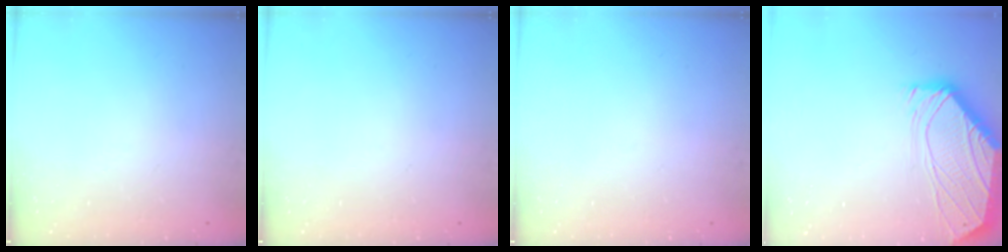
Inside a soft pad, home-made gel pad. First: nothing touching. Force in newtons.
{"total": 0.0}
{"total": 0.0}
{"total": 0.5, "press": 0.4, "slide": 0.3}